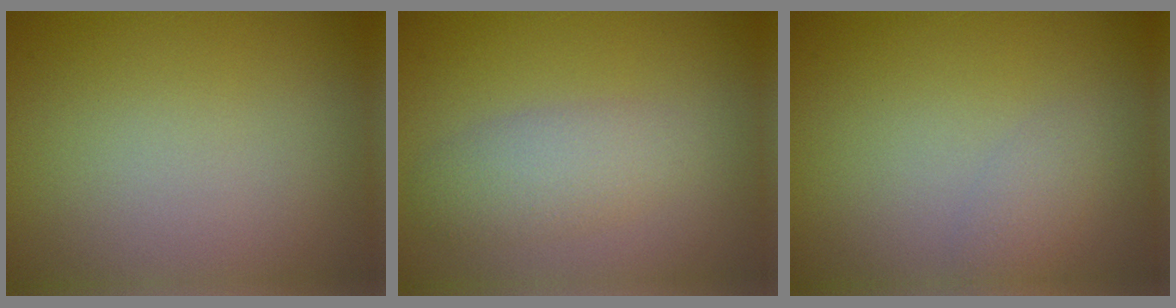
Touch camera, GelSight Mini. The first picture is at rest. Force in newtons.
{"total": 3.0, "press": 3.0, "slide": 0.1}
{"total": 1.4, "press": 1.4, "slide": 0.1}